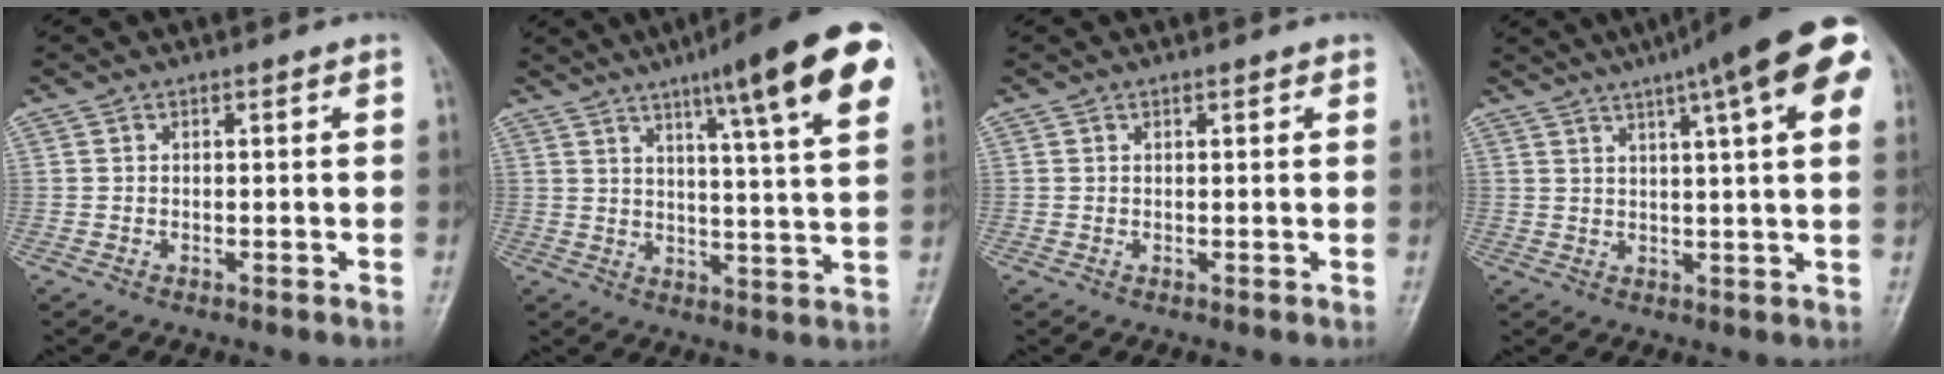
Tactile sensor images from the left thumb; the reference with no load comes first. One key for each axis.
{"total": 18.5, "fx": 9.9, "fy": 2.3, "fz": 15.5, "tx": -0.201, "ty": -0.027, "tz": 0.131}
{"total": 0.6, "fx": 0.5, "fy": 0.2, "fz": 0.3, "tx": -0.003, "ty": -0.002, "tz": 0.005}
{"total": 17.9, "fx": 9.2, "fy": 3.1, "fz": 15.1, "tx": -0.210, "ty": 0.013, "tz": 0.113}